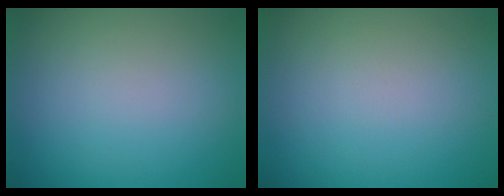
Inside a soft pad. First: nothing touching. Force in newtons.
{"total": 0.0}